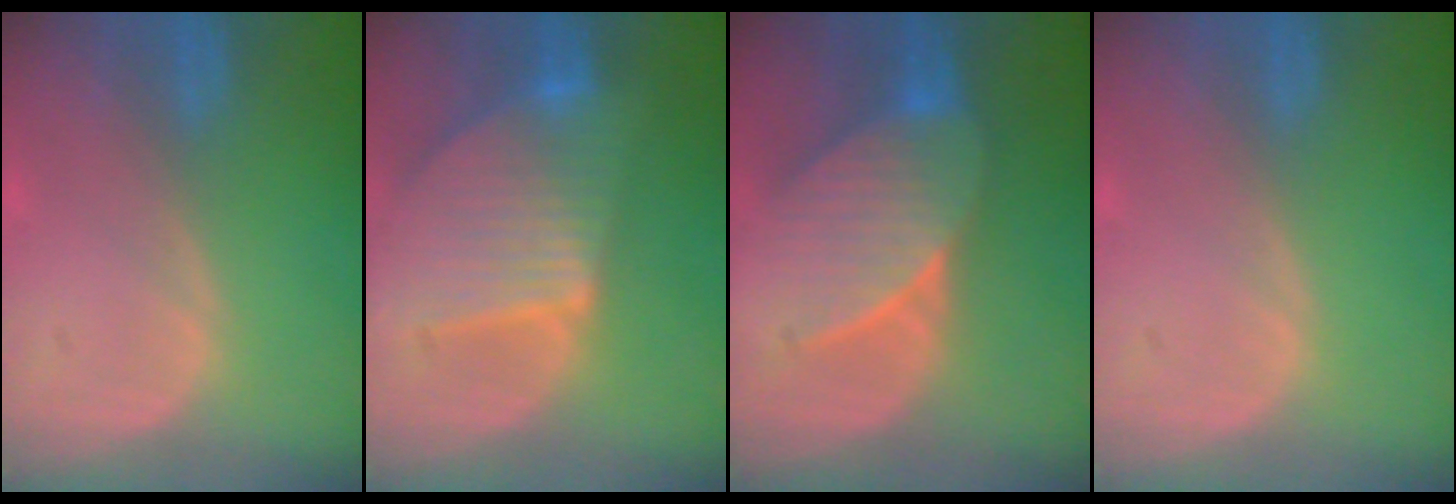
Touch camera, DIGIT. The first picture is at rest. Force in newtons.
{"total": 9.4, "press": 8.1, "slide": 4.7}
{"total": 7.6, "press": 7.6, "slide": 0.1}
{"total": 0.0}